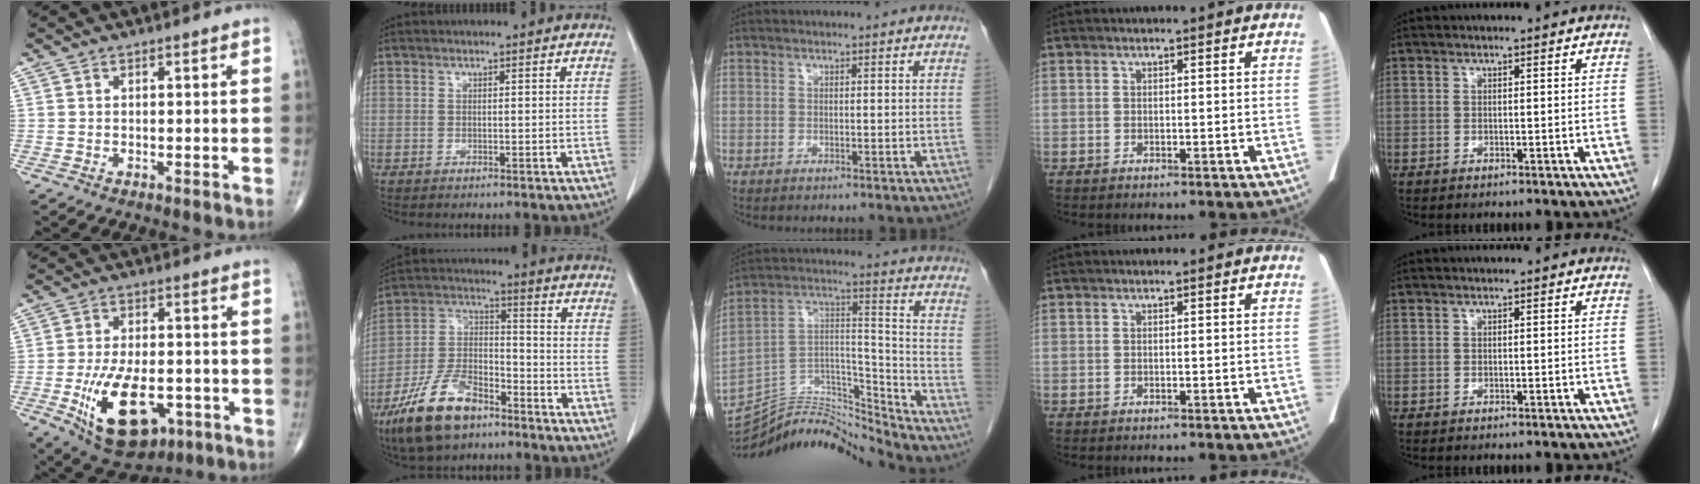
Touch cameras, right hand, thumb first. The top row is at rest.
{"thumb": {"total": 16.5, "force": [-5.5, 8.8, 12.9], "torque": [-0.205, 0.009, -0.072]}, "index": {"total": 13.8, "force": [-9.3, 5.8, 8.3], "torque": [-0.171, 0.001, -0.176]}, "middle": {"total": 16.3, "force": [-16.1, 0.2, 1.9], "torque": [-0.027, 0.049, -0.281]}}